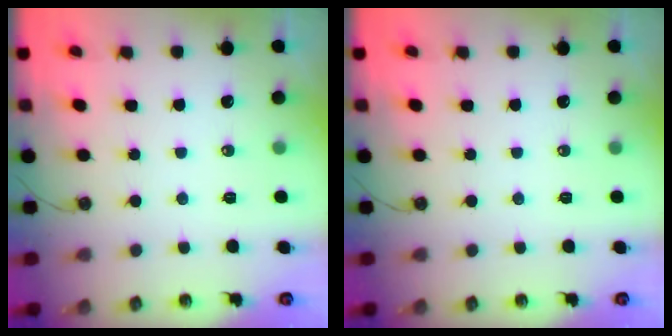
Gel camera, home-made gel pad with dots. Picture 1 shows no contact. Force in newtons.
{"total": 0.0}